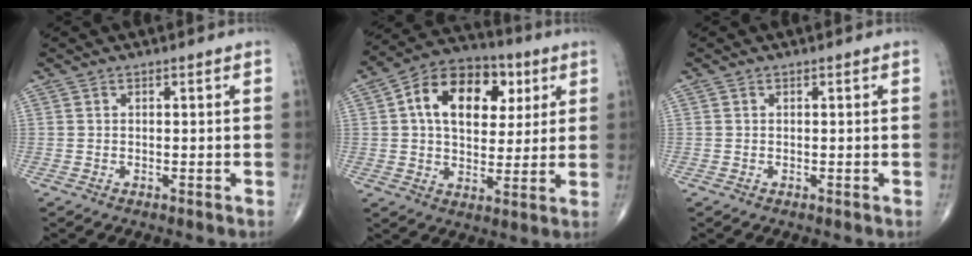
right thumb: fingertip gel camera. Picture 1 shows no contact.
{"total": 17.0, "force": [4.8, 11.1, 11.9], "torque": [-0.161, 0.007, 0.072]}
{"total": 0.0}